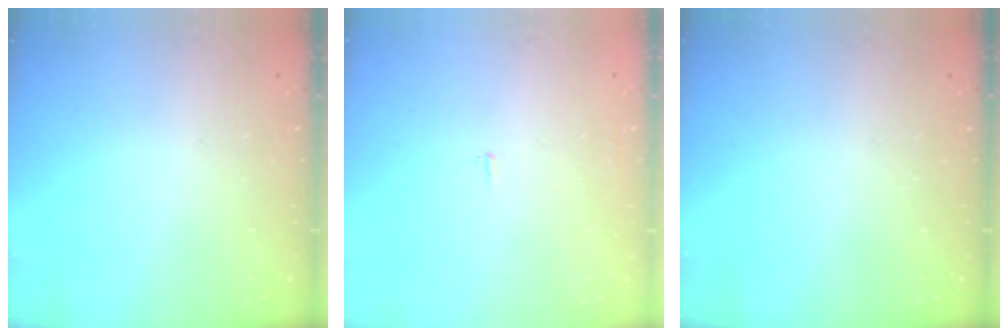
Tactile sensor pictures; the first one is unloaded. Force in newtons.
{"total": 2.1, "press": 2.1, "slide": 0.2}
{"total": 0.0}